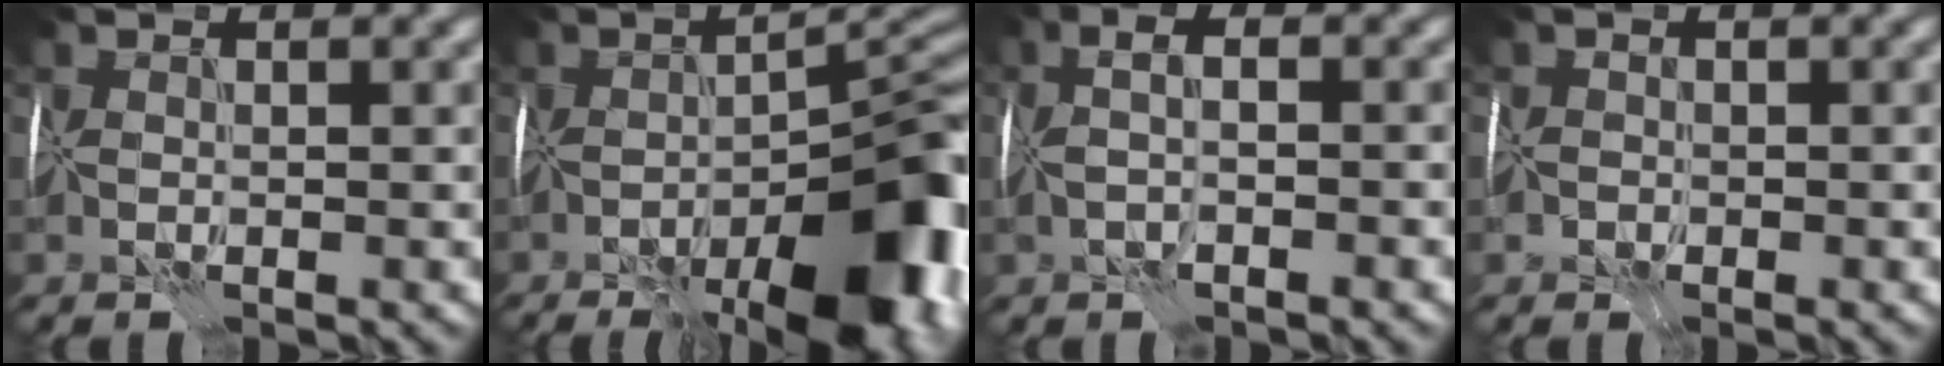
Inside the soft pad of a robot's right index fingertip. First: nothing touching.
{"total": 14.4, "force": [-6.6, 5.2, 11.7], "torque": [-0.136, -0.018, -0.096]}
{"total": 2.5, "force": [-0.4, 1.0, 2.3], "torque": [-0.046, 0.007, -0.008]}
{"total": 1.0, "force": [-0.7, 0.7, -0.2], "torque": [0.010, -0.006, -0.013]}